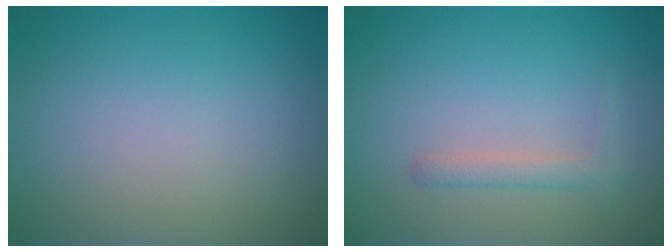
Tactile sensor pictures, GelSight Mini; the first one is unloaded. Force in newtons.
{"total": 0.9, "press": 0.9, "slide": 0.1}